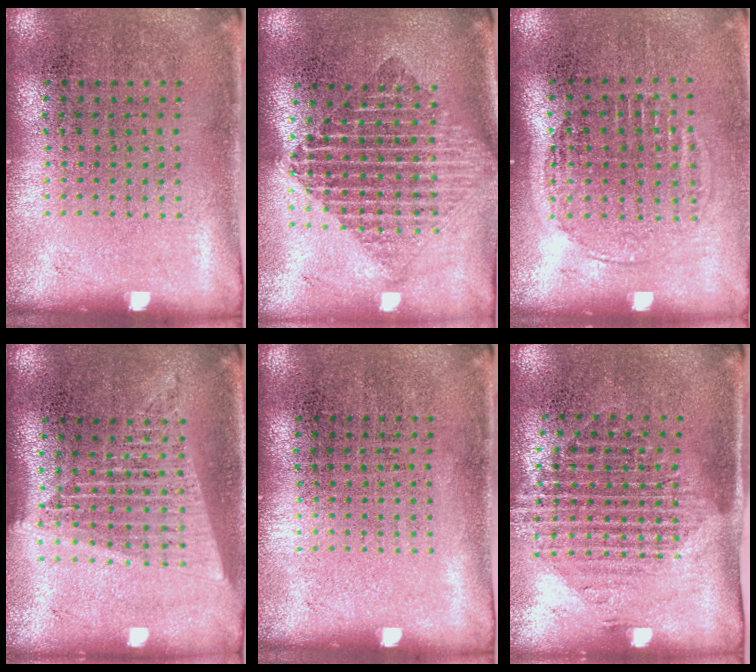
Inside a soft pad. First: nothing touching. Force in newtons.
{"total": 1.9, "press": 1.6, "slide": 1.1}
{"total": 1.5, "press": 1.3, "slide": 0.7}
{"total": 1.7, "press": 1.6, "slide": 0.7}
{"total": 0.0}
{"total": 1.5, "press": 1.2, "slide": 0.9}